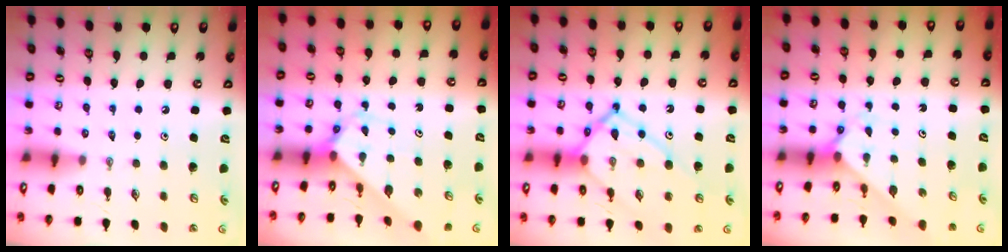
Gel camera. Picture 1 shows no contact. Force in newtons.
{"total": 2.8, "press": 2.8, "slide": 0.2}
{"total": 15.0, "press": 15.0, "slide": 1.2}
{"total": 2.5, "press": 2.5, "slide": 0.2}